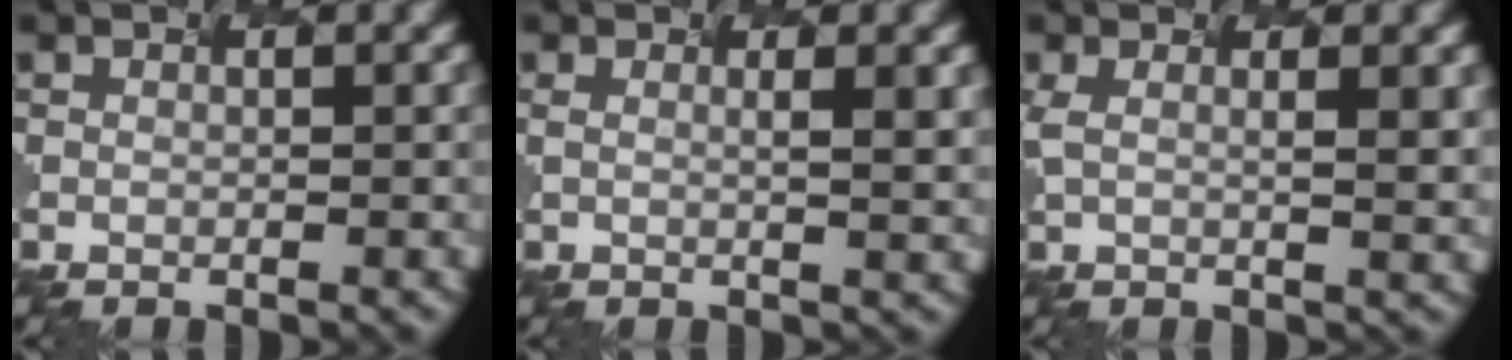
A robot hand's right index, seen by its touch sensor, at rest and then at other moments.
{"total": 2.0, "force": [0.5, 0.7, 1.8], "torque": [-0.017, 0.008, -0.001]}
{"total": 2.9, "force": [0.8, 1.0, 2.6], "torque": [-0.038, 0.005, 0.018]}